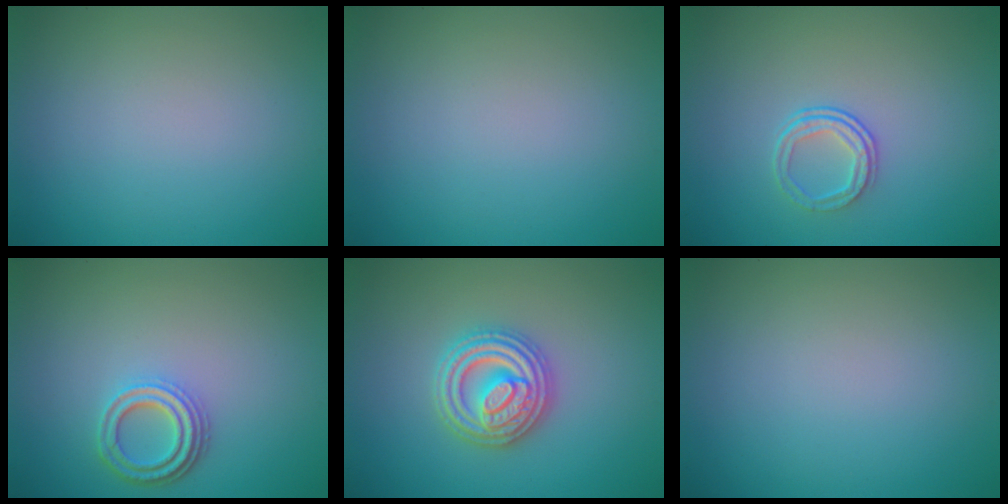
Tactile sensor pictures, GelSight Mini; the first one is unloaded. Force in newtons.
{"total": 0.0}
{"total": 2.1, "press": 1.4, "slide": 1.5}
{"total": 3.2, "press": 2.7, "slide": 1.8}
{"total": 4.9, "press": 4.9, "slide": 0.8}
{"total": 0.0}